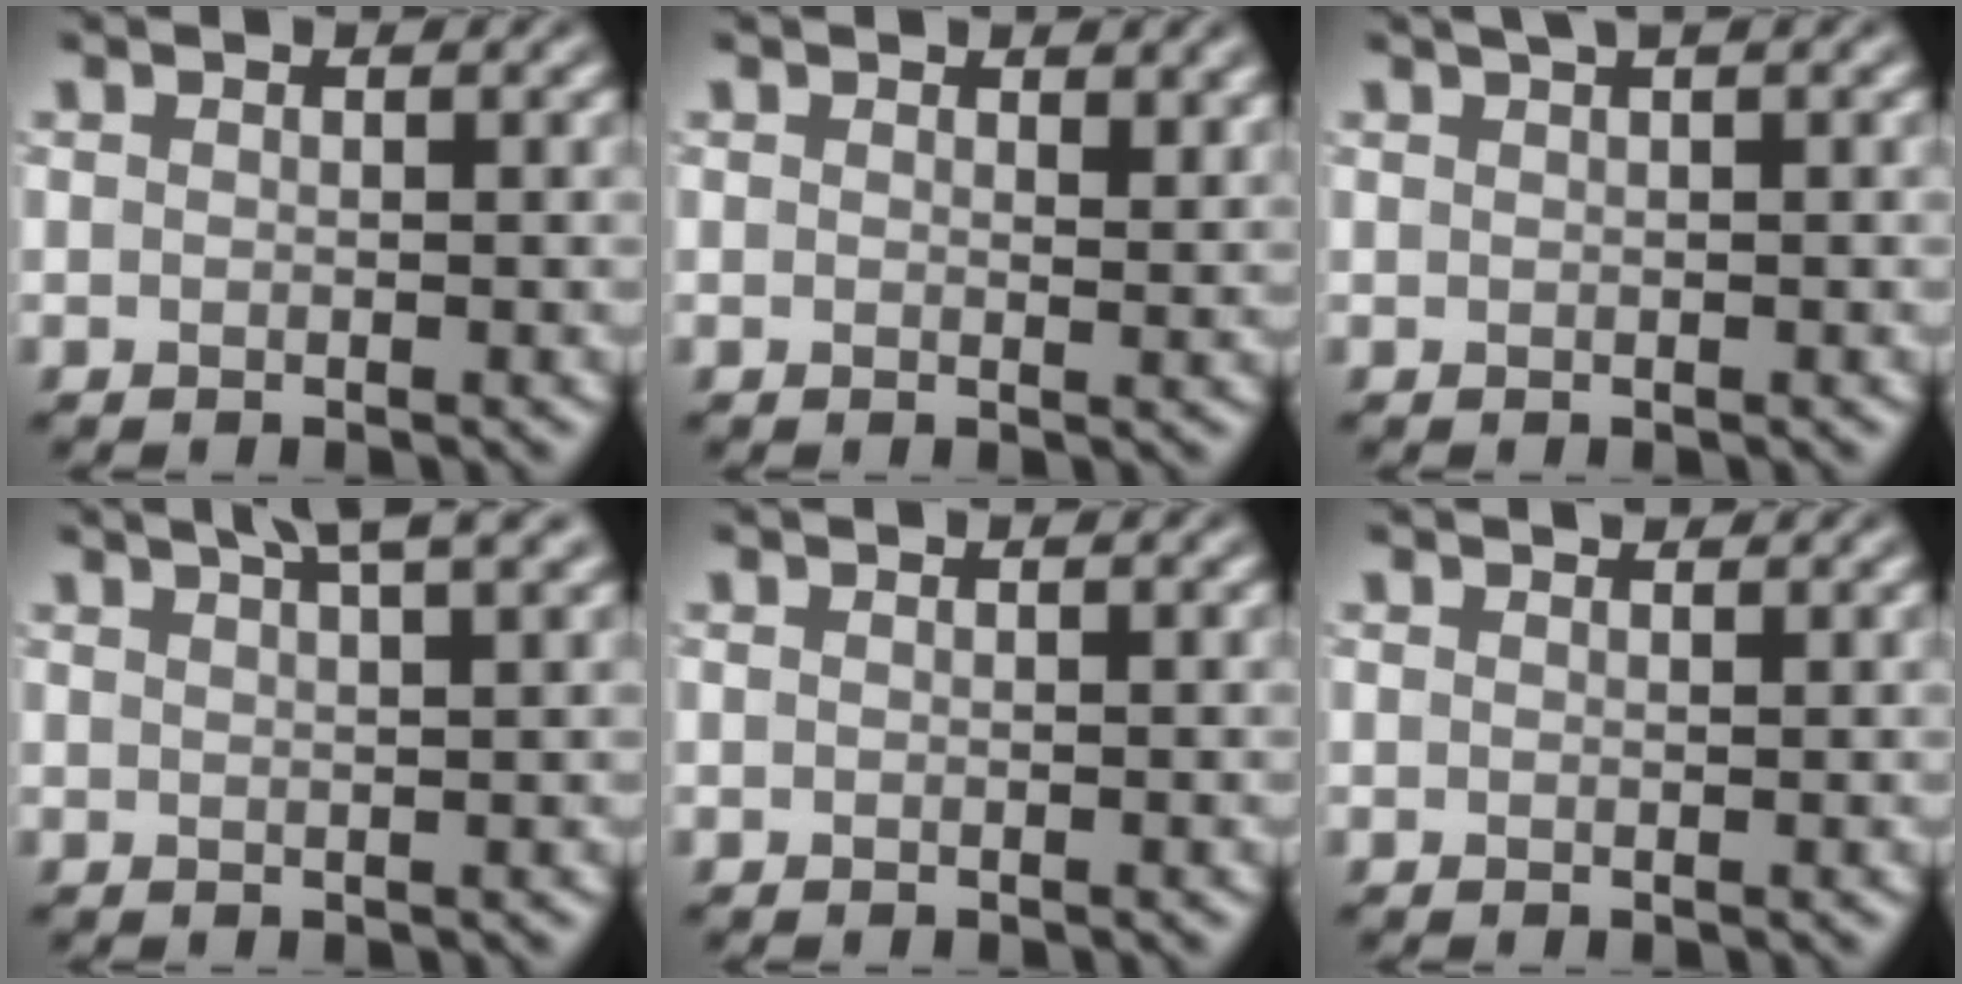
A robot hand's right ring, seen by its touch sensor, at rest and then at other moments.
{"total": 1.5, "force": [1.0, 0.5, 0.9], "torque": [-0.010, -0.003, 0.020]}
{"total": 1.9, "force": [1.2, 0.6, 1.4], "torque": [-0.016, 0.002, 0.012]}
{"total": 5.4, "force": [3.7, 1.5, 3.6], "torque": [-0.028, 0.024, 0.027]}
{"total": 0.0}
{"total": 0.7, "force": [0.7, 0.1, 0.2], "torque": [-0.006, -0.003, 0.010]}